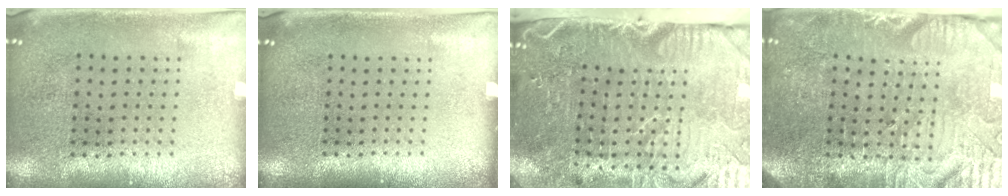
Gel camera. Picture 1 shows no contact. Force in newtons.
{"total": 0.0}
{"total": 5.3, "press": 4.4, "slide": 3.0}
{"total": 4.0, "press": 3.9, "slide": 0.8}